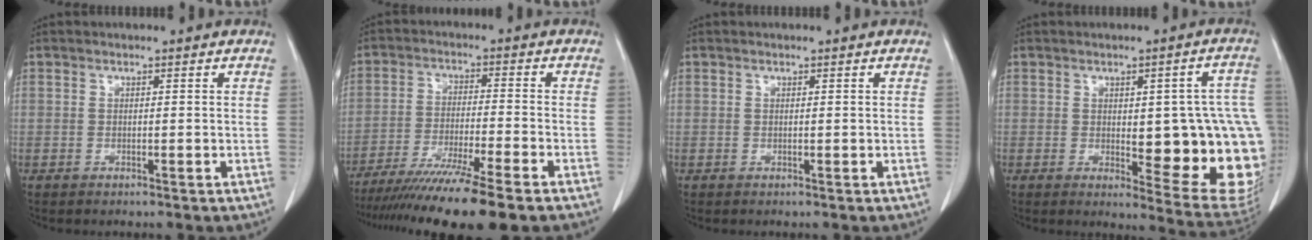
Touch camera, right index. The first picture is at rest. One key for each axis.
{"total": 15.6, "fx": -12.4, "fy": -0.9, "fz": 9.5, "tx": -0.157, "ty": -0.047, "tz": -0.200}
{"total": 0.0}
{"total": 20.0, "fx": -1.7, "fy": 5.5, "fz": 19.1, "tx": -0.147, "ty": 0.012, "tz": 0.002}